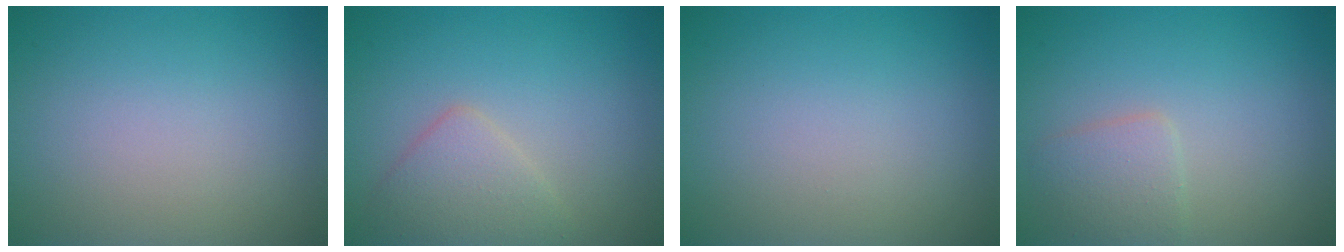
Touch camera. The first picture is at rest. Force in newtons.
{"total": 2.8, "press": 2.8, "slide": 0.1}
{"total": 0.0}
{"total": 2.2, "press": 2.2, "slide": 0.1}